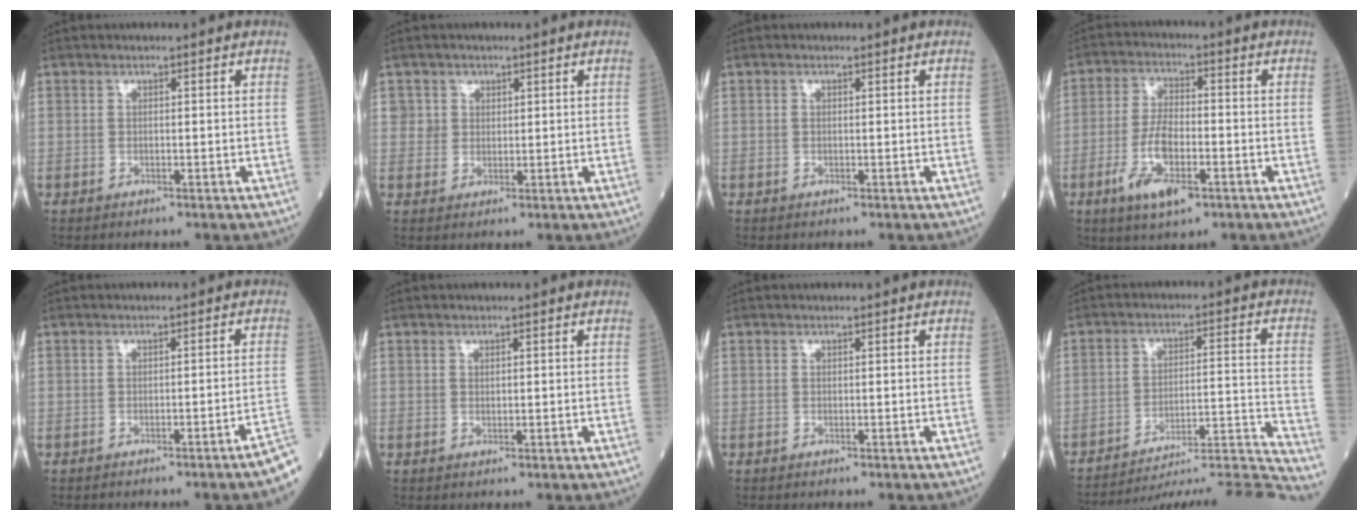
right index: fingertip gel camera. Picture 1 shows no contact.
{"total": 2.3, "force": [0.9, 2.1, -0.1], "torque": [0.019, -0.002, 0.008]}
{"total": 0.0}
{"total": 8.9, "force": [-3.9, 2.7, 7.5], "torque": [-0.155, -0.007, -0.070]}
{"total": 6.6, "force": [-5.6, -1.0, 3.3], "torque": [-0.015, -0.001, -0.068]}
{"total": 0.5, "force": [0.2, 0.3, 0.4], "torque": [-0.008, -0.002, 0.004]}
{"total": 0.0}
{"total": 21.5, "force": [-20.8, -4.1, 3.8], "torque": [-0.024, -0.005, -0.292]}